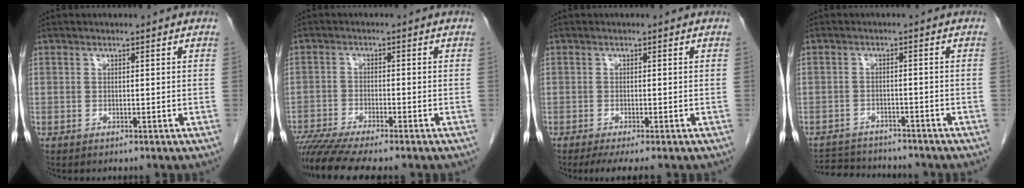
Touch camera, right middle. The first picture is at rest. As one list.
[{"total": 9.9, "force": [-8.5, 0.0, 5.2], "torque": [-0.088, -0.020, -0.139]}, {"total": 3.7, "force": [-2.8, 0.0, 2.4], "torque": [-0.037, -0.012, -0.044]}, {"total": 8.7, "force": [-8.3, 1.8, 2.0], "torque": [-0.036, 0.003, -0.119]}]